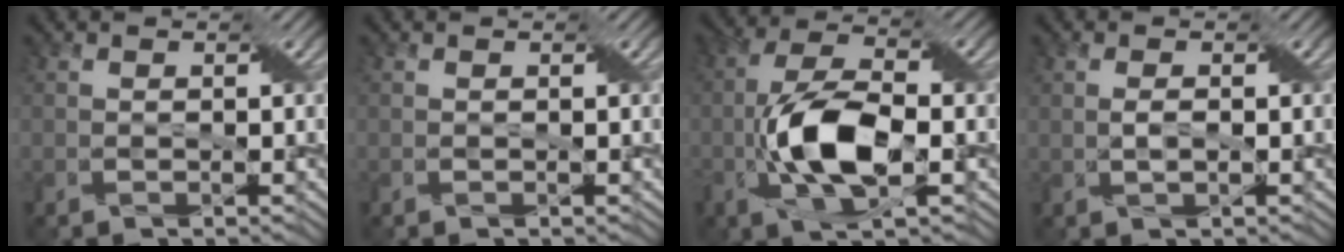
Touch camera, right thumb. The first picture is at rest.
{"total": 0.0}
{"total": 10.5, "force": [-2.7, 4.3, 9.1], "torque": [-0.194, 0.009, -0.054]}
{"total": 1.3, "force": [-0.3, 0.4, 1.2], "torque": [-0.028, 0.002, -0.005]}